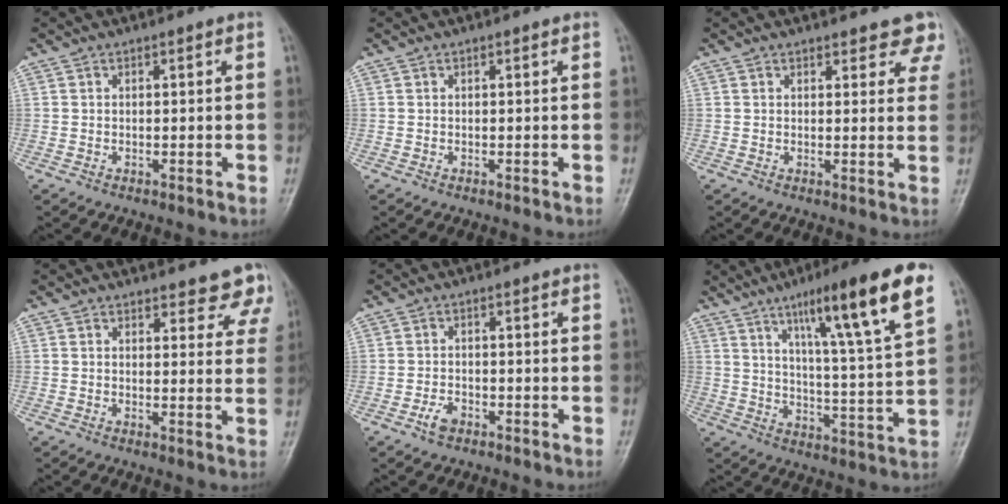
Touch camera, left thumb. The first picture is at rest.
{"total": 0.0}
{"total": 5.4, "force": [4.5, 2.4, 1.8], "torque": [0.018, -0.020, 0.038]}
{"total": 6.3, "force": [5.6, 2.5, 1.7], "torque": [0.022, -0.029, 0.048]}
{"total": 2.8, "force": [-1.7, 1.6, 1.6], "torque": [-0.030, 0.011, -0.030]}
{"total": 18.6, "force": [10.0, 1.8, 15.6], "torque": [-0.226, -0.038, 0.153]}